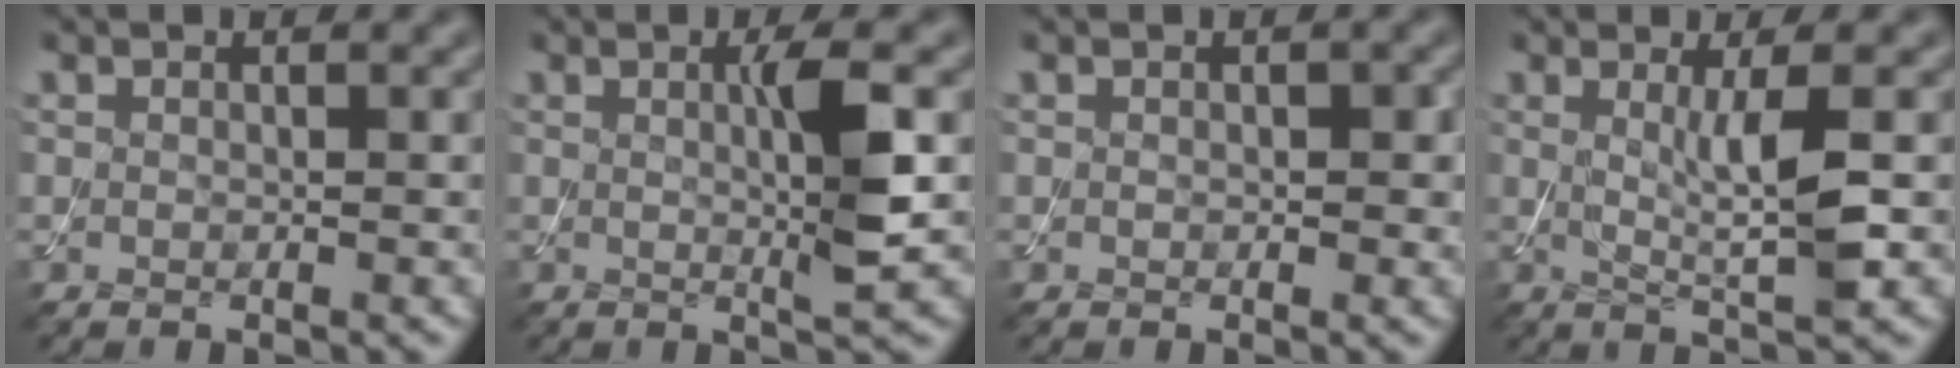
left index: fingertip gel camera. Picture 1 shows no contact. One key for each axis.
{"total": 4.2, "fx": 0.3, "fy": 0.5, "fz": 4.1, "tx": -0.069, "ty": -0.004, "tz": 0.004}
{"total": 1.6, "fx": 0.1, "fy": 0.9, "fz": 1.2, "tx": -0.016, "ty": -0.002, "tz": 0.001}
{"total": 4.0, "fx": 0.5, "fy": 0.6, "fz": 4.0, "tx": -0.066, "ty": -0.008, "tz": 0.010}